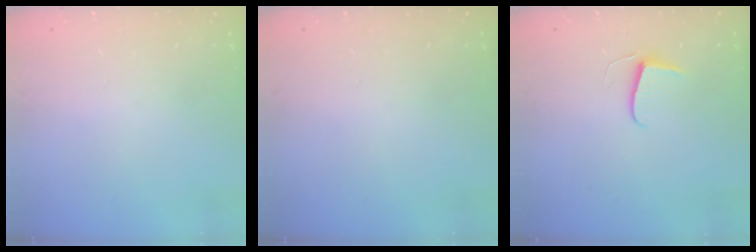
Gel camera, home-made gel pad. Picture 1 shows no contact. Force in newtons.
{"total": 0.0}
{"total": 5.9, "press": 5.8, "slide": 0.6}